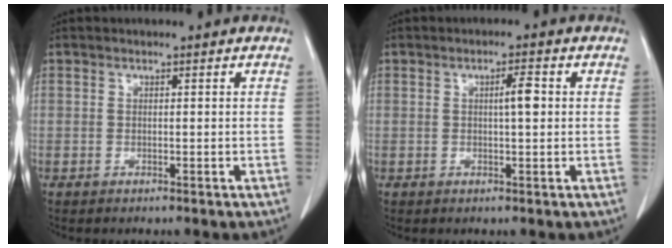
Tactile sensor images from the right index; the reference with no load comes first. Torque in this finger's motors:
{"motor_torque": [0.17, 0.20, 0.09, 0.03]}